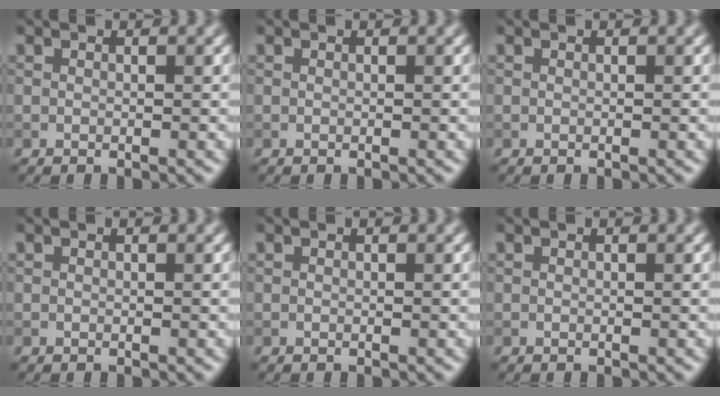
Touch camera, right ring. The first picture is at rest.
{"total": 0.0}
{"total": 0.0}
{"total": 0.0}
{"total": 0.0}
{"total": 0.0}